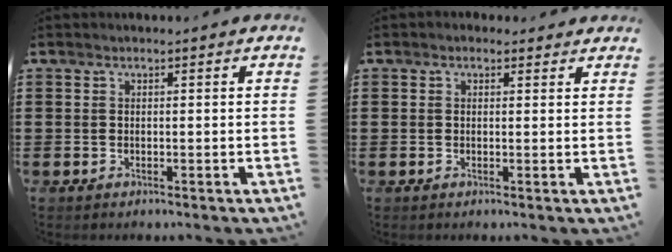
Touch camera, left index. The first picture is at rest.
{"total": 1.0, "force": [0.6, 0.7, 0.4], "torque": [-0.009, 0.006, 0.010]}